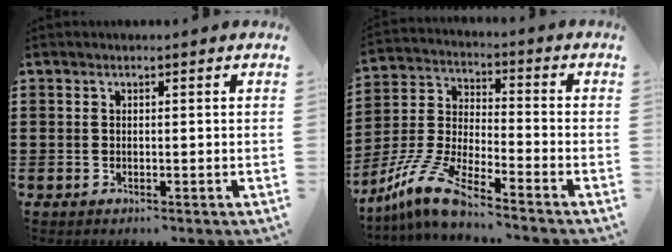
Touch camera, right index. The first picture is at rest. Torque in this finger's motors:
{"motor_torque": [0.22, 1.41, 0.52, 0.20]}